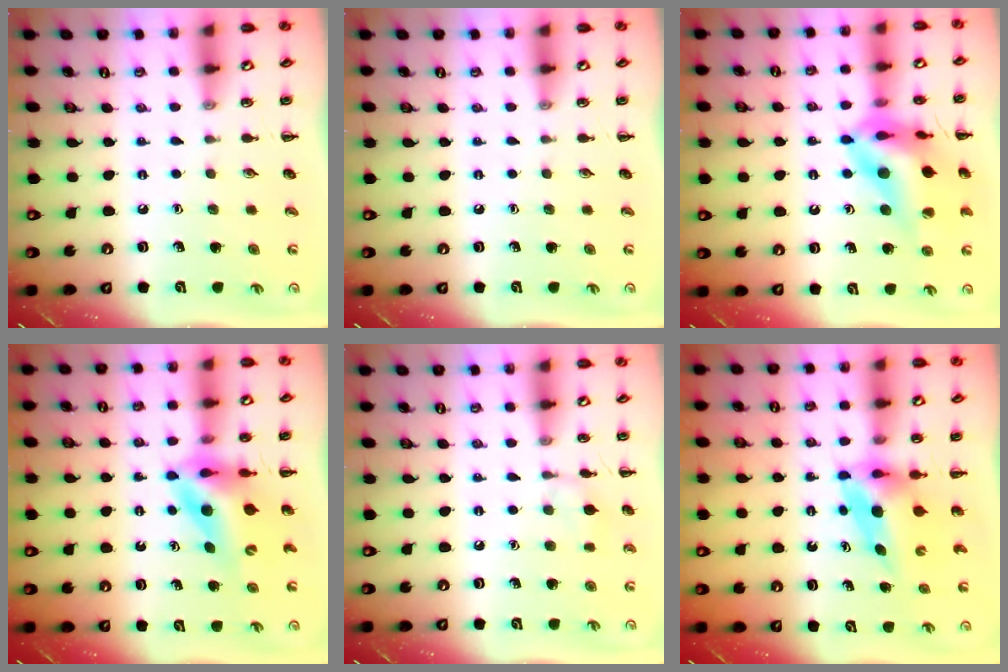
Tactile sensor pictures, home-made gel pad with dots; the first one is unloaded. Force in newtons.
{"total": 0.0}
{"total": 17.9, "press": 17.5, "slide": 3.6}
{"total": 9.6, "press": 9.1, "slide": 3.0}
{"total": 6.6, "press": 6.4, "slide": 1.9}
{"total": 6.1, "press": 6.0, "slide": 1.0}